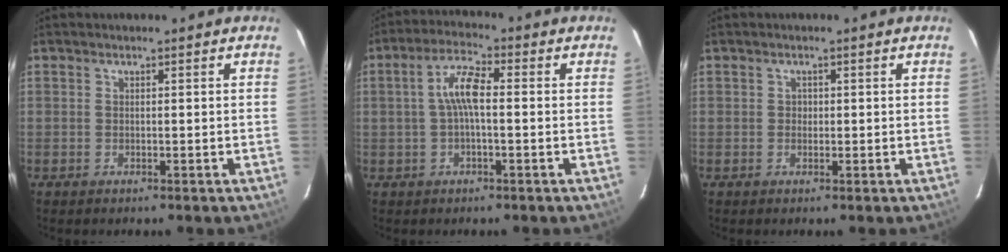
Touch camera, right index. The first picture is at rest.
{"total": 6.0, "force": [0.0, 1.8, 5.7], "torque": [-0.116, 0.017, -0.001]}
{"total": 1.0, "force": [-0.1, 1.0, 0.1], "torque": [0.003, 0.002, -0.001]}